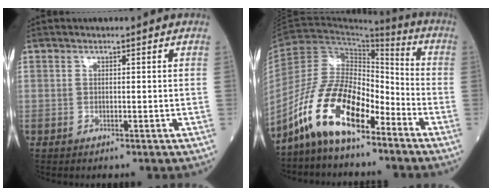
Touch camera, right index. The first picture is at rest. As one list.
[{"total": 12.9, "force": [-8.8, 4.7, 8.2], "torque": [-0.170, 0.019, -0.168]}]